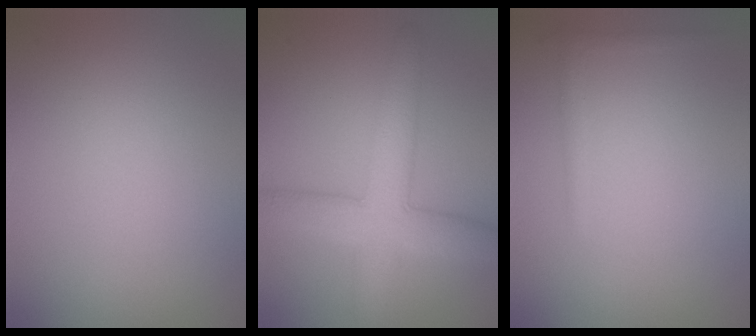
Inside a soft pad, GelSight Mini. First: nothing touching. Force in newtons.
{"total": 6.3, "press": 6.2, "slide": 0.4}
{"total": 0.8, "press": 0.8, "slide": 0.1}